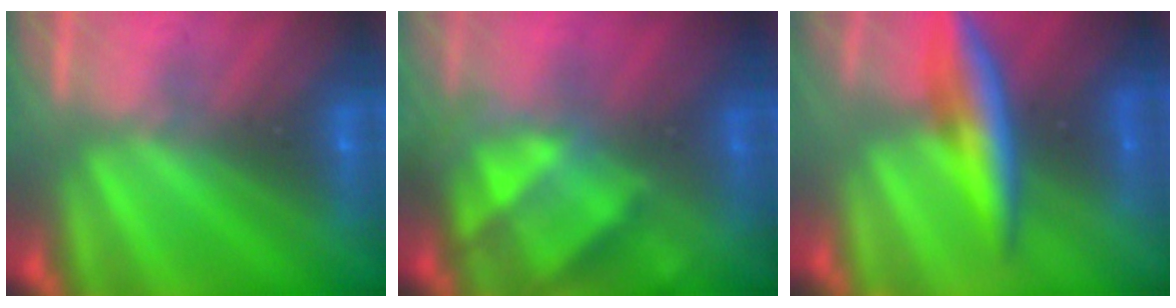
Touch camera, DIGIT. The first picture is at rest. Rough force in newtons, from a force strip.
{"total": 4.8}
{"total": 5.9}